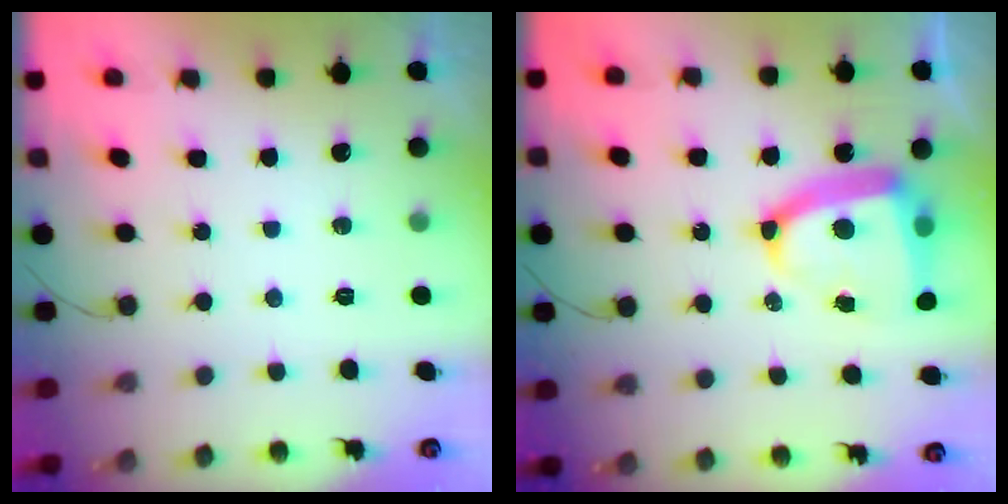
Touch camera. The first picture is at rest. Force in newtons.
{"total": 14.6, "press": 14.5, "slide": 1.7}